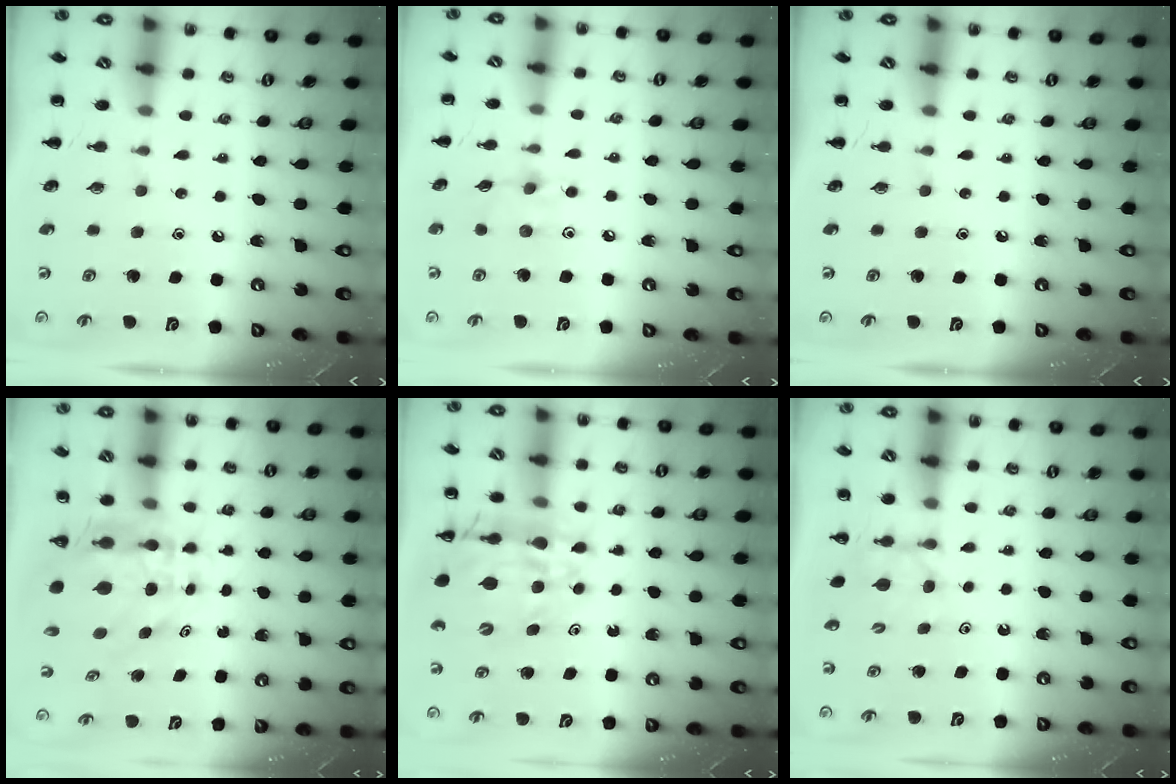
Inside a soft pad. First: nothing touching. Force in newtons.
{"total": 5.1, "press": 5.0, "slide": 1.0}
{"total": 0.0}
{"total": 6.2, "press": 6.0, "slide": 1.7}
{"total": 13.8, "press": 13.3, "slide": 3.7}
{"total": 3.5, "press": 3.2, "slide": 1.4}